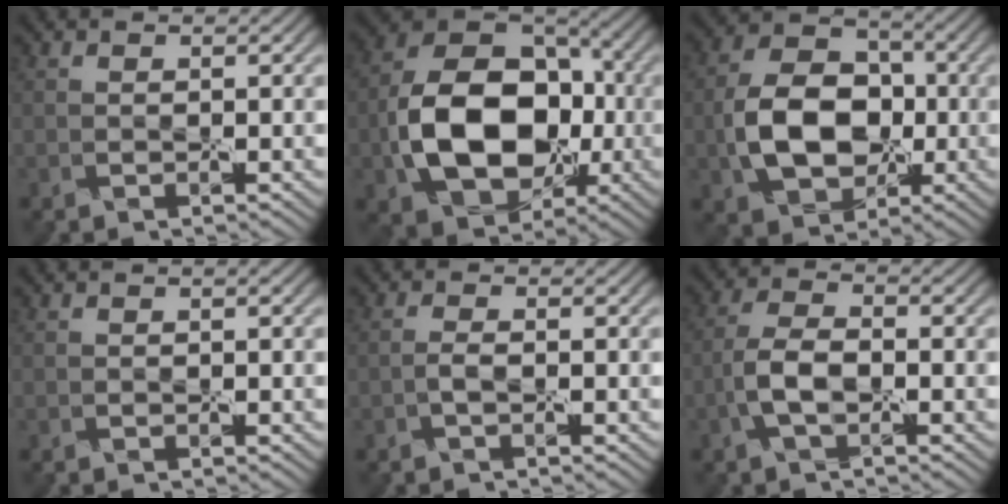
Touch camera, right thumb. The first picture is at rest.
{"total": 13.0, "force": [-2.0, 9.4, 8.8], "torque": [-0.153, -0.004, -0.039]}
{"total": 8.7, "force": [-1.1, 6.5, 5.6], "torque": [-0.113, 0.008, -0.025]}
{"total": 0.8, "force": [0.0, 0.2, 0.8], "torque": [-0.014, 0.000, 0.001]}
{"total": 0.8, "force": [-0.5, -0.5, 0.2], "torque": [-0.007, 0.012, -0.018]}
{"total": 3.7, "force": [-1.6, 1.4, 3.0], "torque": [-0.064, 0.013, -0.041]}